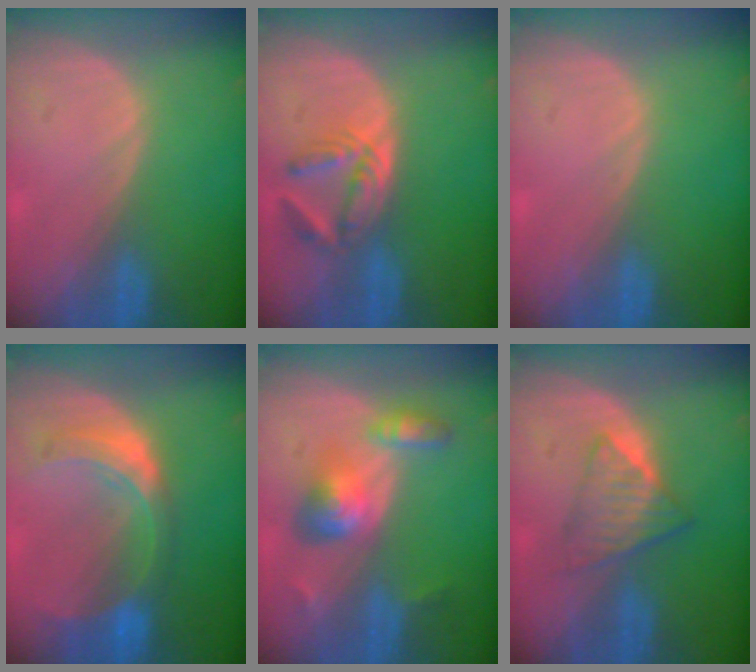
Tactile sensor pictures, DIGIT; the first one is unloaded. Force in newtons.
{"total": 5.7, "press": 5.3, "slide": 2.3}
{"total": 0.0}
{"total": 8.1, "press": 7.1, "slide": 3.7}
{"total": 6.3, "press": 5.8, "slide": 2.5}
{"total": 5.8, "press": 5.1, "slide": 2.7}